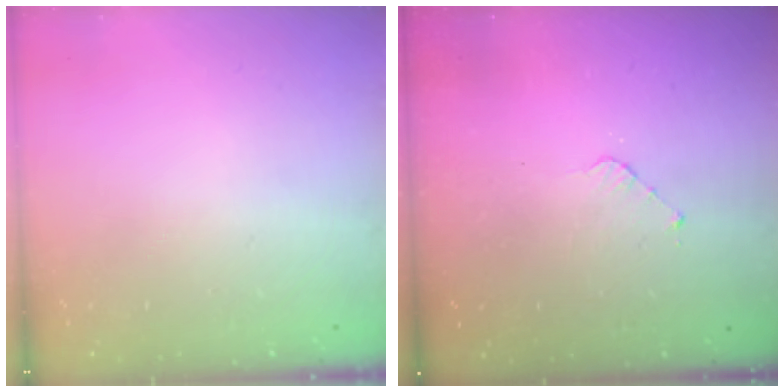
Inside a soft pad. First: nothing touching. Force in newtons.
{"total": 2.8, "press": 2.8, "slide": 0.2}